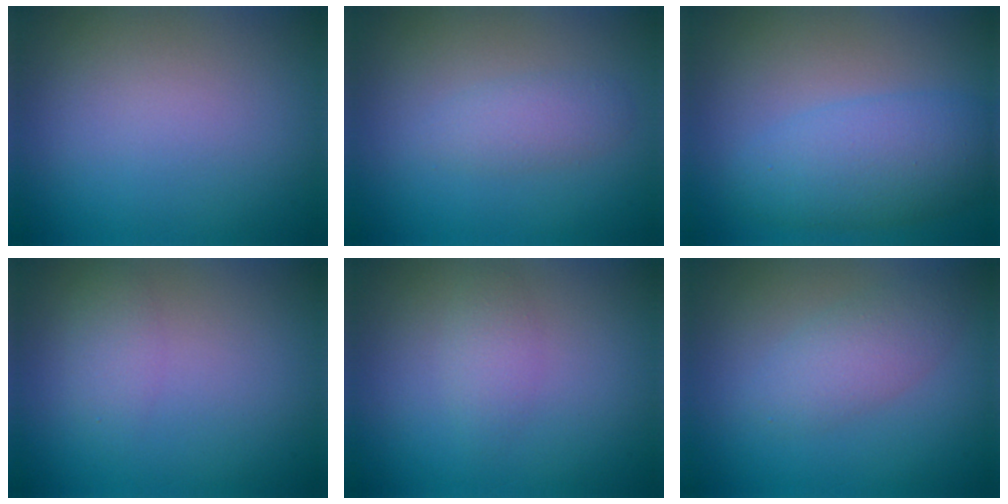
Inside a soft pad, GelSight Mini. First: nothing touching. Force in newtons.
{"total": 1.8, "press": 1.8, "slide": 0.0}
{"total": 5.1, "press": 5.1, "slide": 0.2}
{"total": 1.5, "press": 1.5, "slide": 0.1}
{"total": 1.6, "press": 1.6, "slide": 0.1}
{"total": 2.8, "press": 2.8, "slide": 0.0}